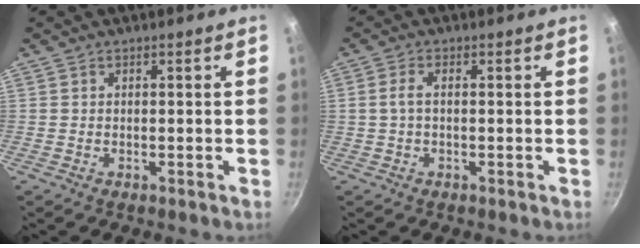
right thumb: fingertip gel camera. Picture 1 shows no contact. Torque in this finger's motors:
{"motor_torque": [-0.37, 0.29, -0.17, -0.14, 0.01]}